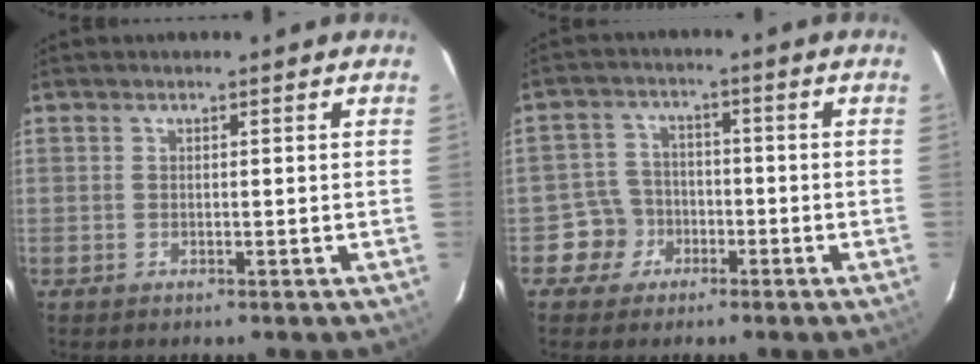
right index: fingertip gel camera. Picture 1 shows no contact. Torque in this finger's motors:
{"motor_torque": [-0.05, -0.04, -0.48, -0.21]}